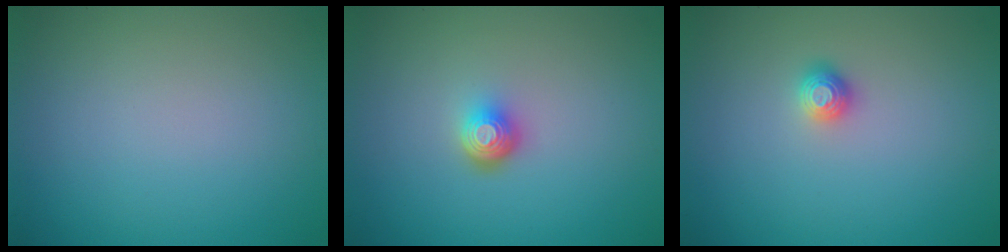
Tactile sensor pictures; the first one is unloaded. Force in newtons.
{"total": 2.3, "press": 1.5, "slide": 1.7}
{"total": 1.1, "press": 1.0, "slide": 0.3}